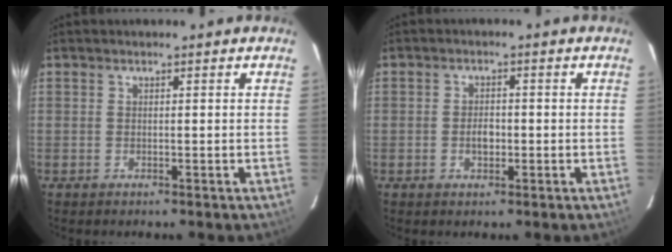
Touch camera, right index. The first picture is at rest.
{"total": 2.8, "force": [-0.7, 1.8, 2.0], "torque": [-0.037, 0.004, -0.011]}